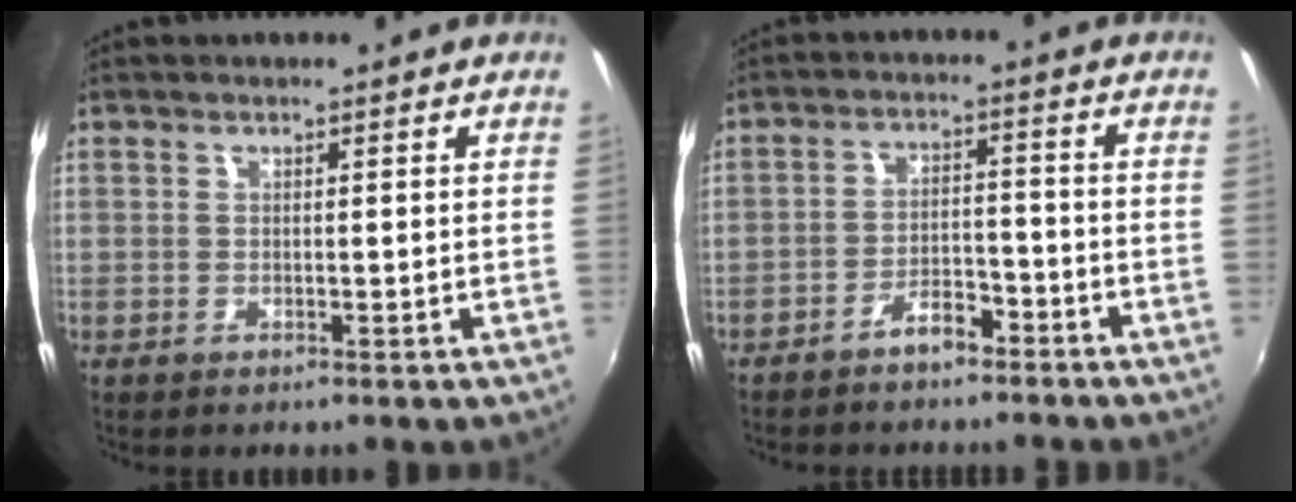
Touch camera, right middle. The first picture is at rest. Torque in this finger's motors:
{"motor_torque": [1.06, -1.08, 0.15, 0.10]}